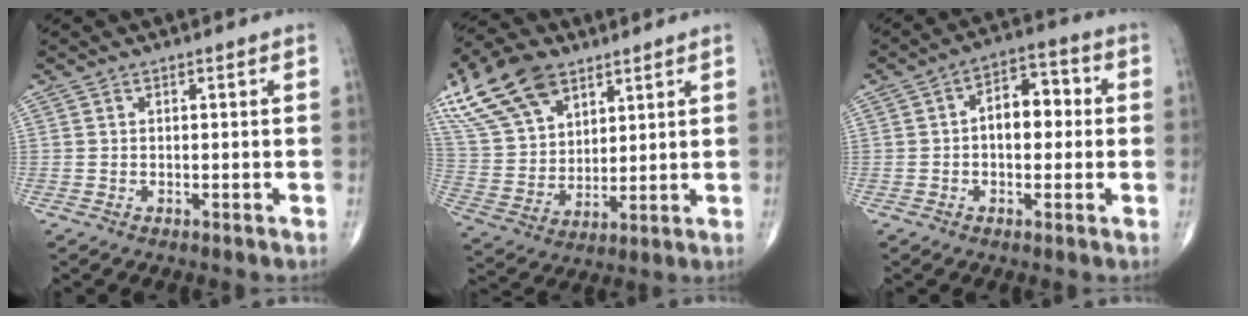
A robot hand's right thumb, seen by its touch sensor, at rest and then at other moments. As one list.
[{"total": 18.0, "force": [10.6, 10.3, 10.1], "torque": [-0.187, -0.020, 0.206]}, {"total": 8.2, "force": [0.3, 5.1, 6.4], "torque": [-0.069, 0.026, -0.006]}]